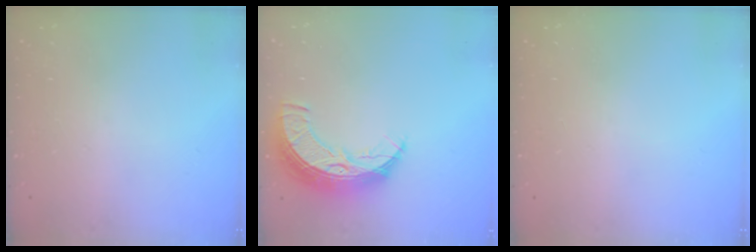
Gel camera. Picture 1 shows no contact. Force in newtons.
{"total": 11.5, "press": 11.5, "slide": 0.9}
{"total": 0.0}